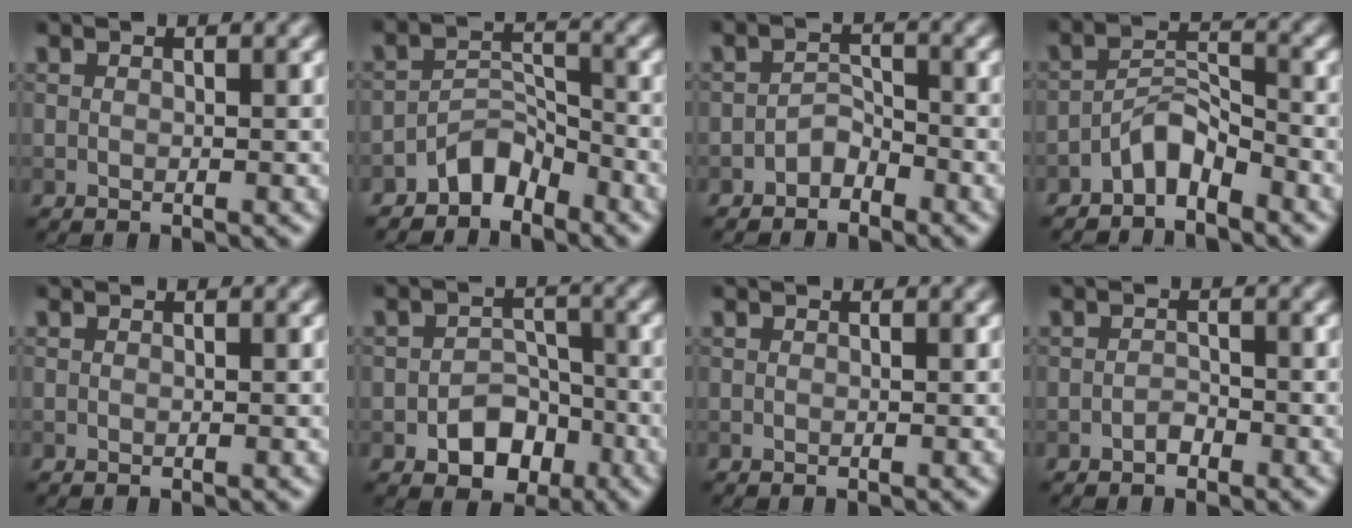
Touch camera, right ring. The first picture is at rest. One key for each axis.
{"total": 3.2, "fx": -2.7, "fy": 1.4, "fz": 1.0, "tx": -0.011, "ty": 0.016, "tz": -0.053}
{"total": 1.8, "fx": -1.4, "fy": 0.9, "fz": 0.5, "tx": -0.006, "ty": 0.010, "tz": -0.026}
{"total": 3.0, "fx": -2.4, "fy": 0.9, "fz": 1.5, "tx": -0.023, "ty": 0.016, "tz": -0.048}
{"total": 0.0}
{"total": 4.2, "fx": -2.0, "fy": 3.0, "fz": 2.2, "tx": -0.024, "ty": 0.001, "tz": -0.031}
{"total": 0.0}
{"total": 1.0, "fx": -0.7, "fy": 0.5, "fz": 0.4, "tx": -0.007, "ty": 0.003, "tz": -0.014}